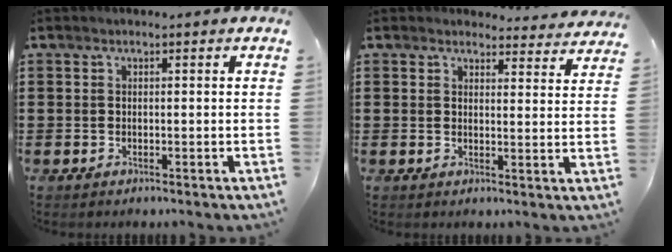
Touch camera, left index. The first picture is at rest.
{"total": 3.5, "force": [3.4, 0.7, 0.4], "torque": [-0.012, -0.016, 0.062]}